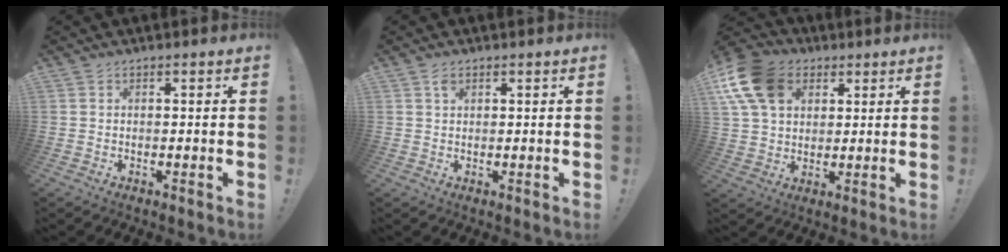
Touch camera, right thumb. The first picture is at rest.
{"total": 1.4, "force": [0.9, 0.9, 0.7], "torque": [-0.007, -0.003, 0.015]}
{"total": 16.6, "force": [6.3, 12.1, 9.3], "torque": [-0.167, -0.017, 0.123]}